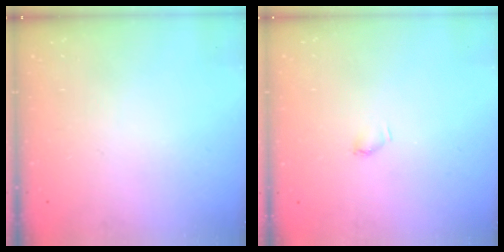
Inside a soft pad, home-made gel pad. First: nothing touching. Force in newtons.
{"total": 3.6, "press": 3.6, "slide": 0.7}